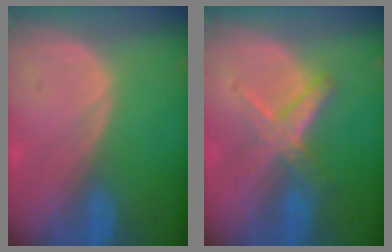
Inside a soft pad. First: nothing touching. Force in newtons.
{"total": 5.9, "press": 5.4, "slide": 2.2}